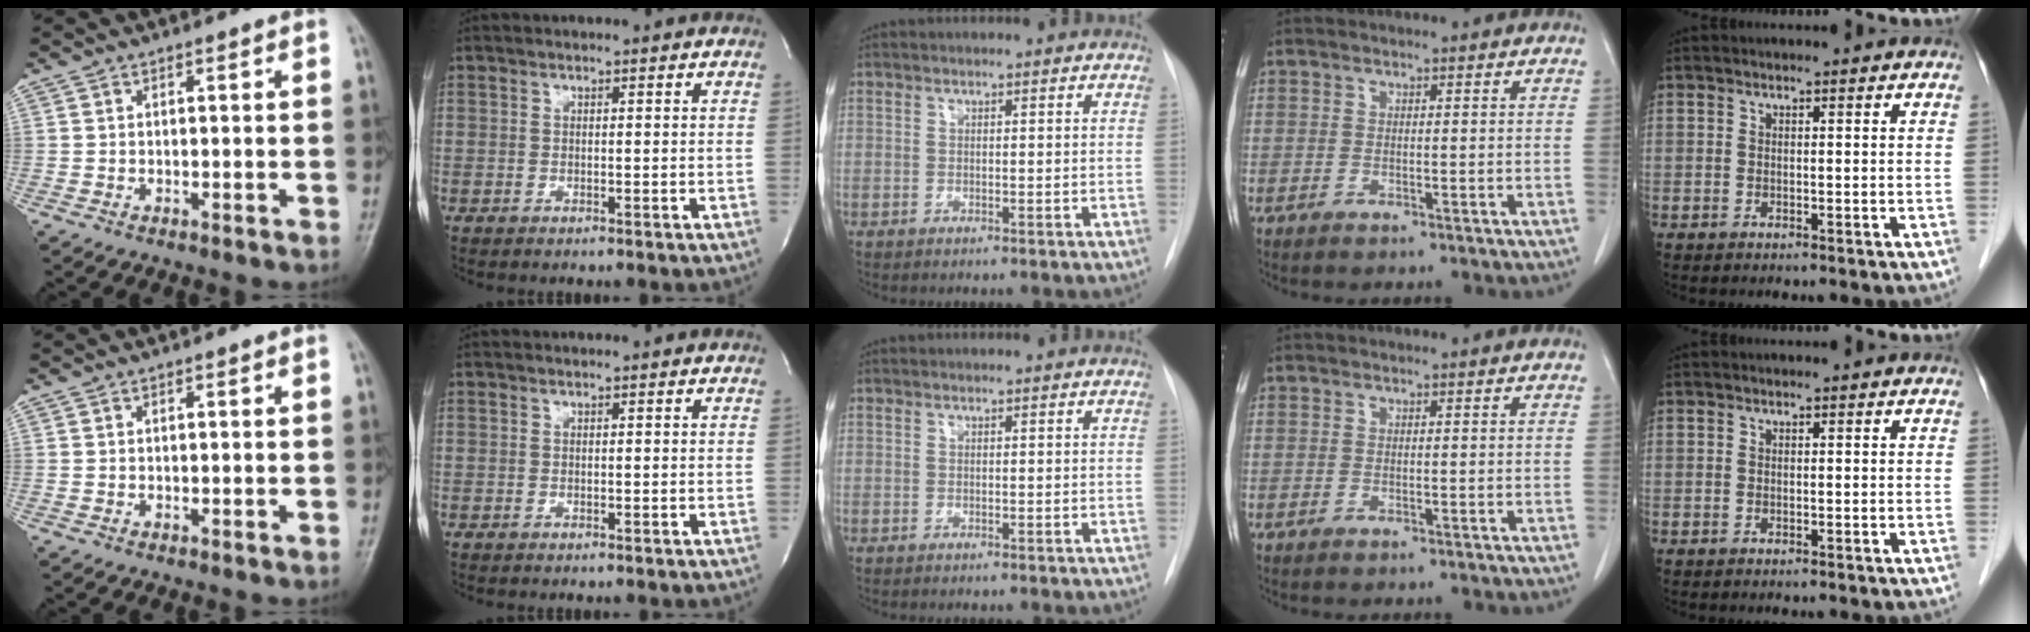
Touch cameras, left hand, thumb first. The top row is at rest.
{}